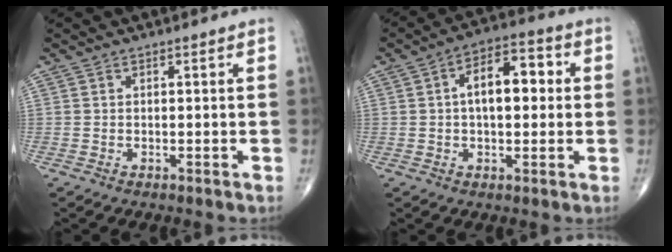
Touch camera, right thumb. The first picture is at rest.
{"total": 10.5, "force": [1.2, 5.5, 8.9], "torque": [-0.125, 0.024, 0.011]}